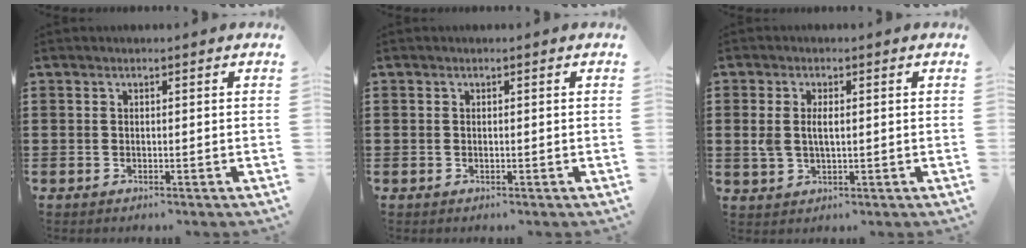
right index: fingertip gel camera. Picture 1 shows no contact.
{"total": 0.0}
{"total": 3.1, "force": [0.3, 1.7, 2.6], "torque": [-0.060, 0.005, 0.001]}